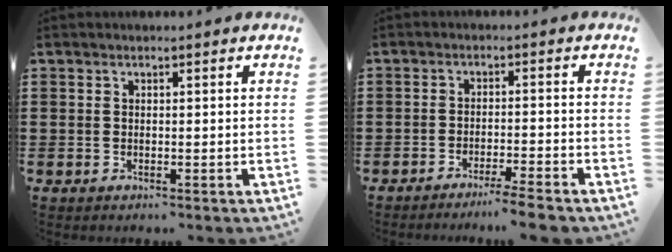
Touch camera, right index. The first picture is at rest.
{"total": 3.5, "force": [-3.3, -0.5, 1.3], "torque": [-0.022, -0.005, -0.065]}